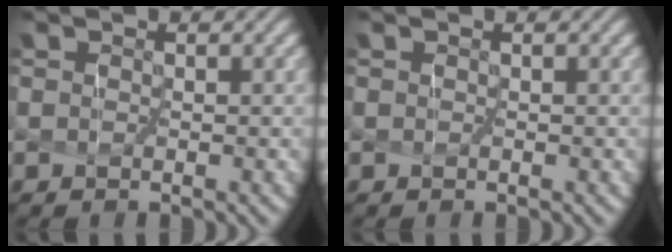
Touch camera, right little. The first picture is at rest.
{"total": 0.0}